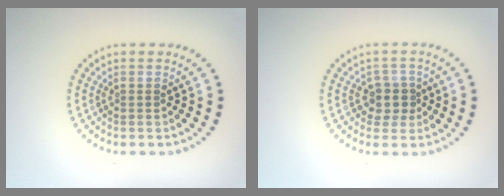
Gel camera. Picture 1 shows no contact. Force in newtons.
{"total": 2.2, "press": 1.9, "slide": 1.1}